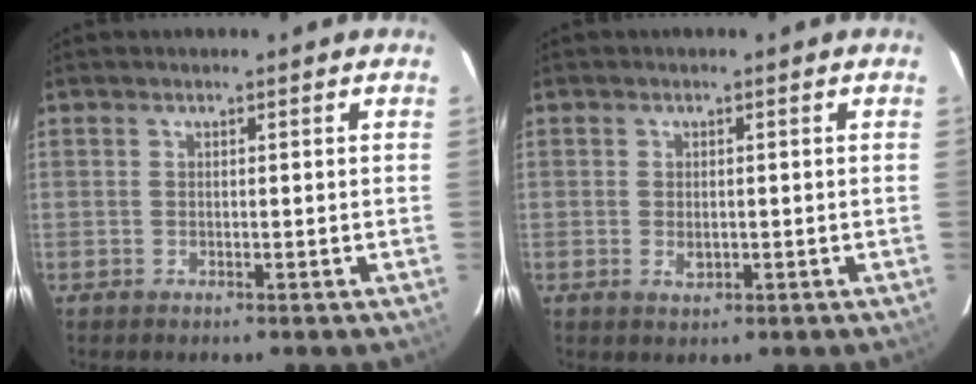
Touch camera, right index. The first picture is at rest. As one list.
[{"total": 1.9, "force": [-0.4, 1.3, 1.3], "torque": [-0.021, -0.002, -0.004]}]